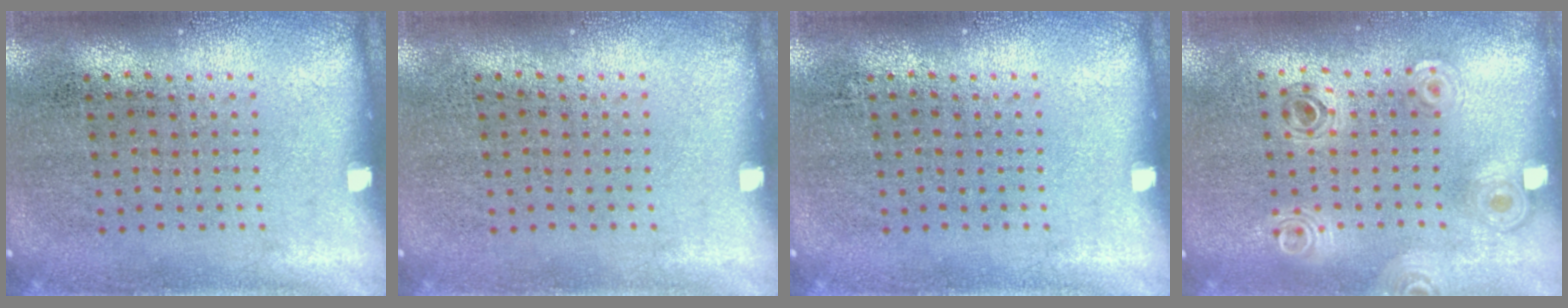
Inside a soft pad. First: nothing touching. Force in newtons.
{"total": 0.0}
{"total": 0.0}
{"total": 0.9, "press": 0.9, "slide": 0.1}